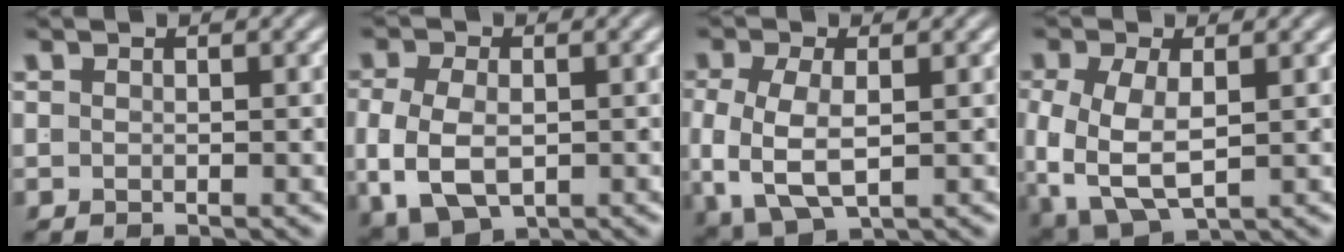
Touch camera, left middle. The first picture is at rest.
{"total": 6.4, "force": [-1.2, 4.6, 4.3], "torque": [-0.106, -0.029, 0.002]}
{"total": 6.1, "force": [-0.7, 4.1, 4.4], "torque": [-0.112, -0.027, 0.007]}
{"total": 6.8, "force": [-1.4, 4.7, 4.7], "torque": [-0.118, -0.039, 0.000]}